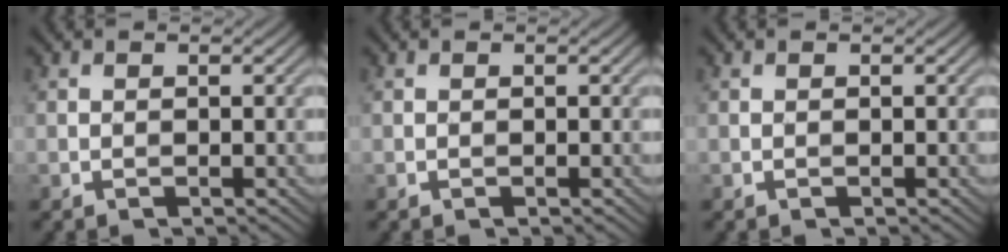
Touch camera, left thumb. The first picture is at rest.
{"total": 0.0}
{"total": 0.0}